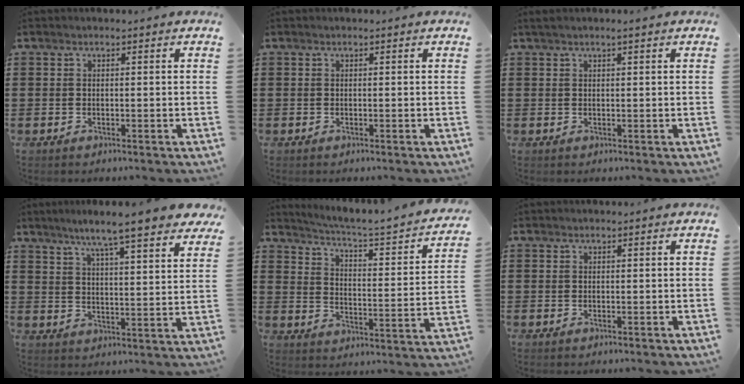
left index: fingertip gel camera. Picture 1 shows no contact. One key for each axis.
{"total": 0.0}
{"total": 1.0, "fx": 0.5, "fy": -0.1, "fz": 0.9, "tx": -0.017, "ty": 0.001, "tz": 0.009}
{"total": 7.4, "fx": 6.4, "fy": -0.6, "fz": 3.7, "tx": -0.089, "ty": -0.033, "tz": 0.103}
{"total": 2.7, "fx": 2.2, "fy": -0.3, "fz": 1.5, "tx": -0.047, "ty": -0.030, "tz": 0.023}
{"total": 0.0}